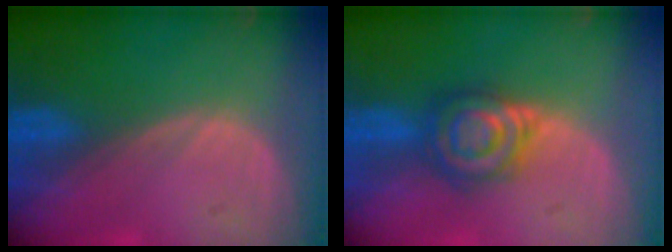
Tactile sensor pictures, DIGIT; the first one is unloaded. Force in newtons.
{"total": 6.4, "press": 6.3, "slide": 1.2}